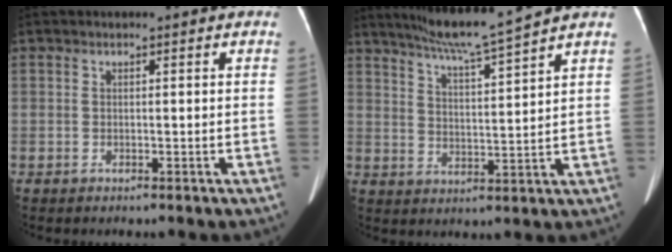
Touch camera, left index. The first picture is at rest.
{"total": 9.8, "force": [8.5, -1.8, 4.4], "torque": [-0.077, -0.004, 0.144]}